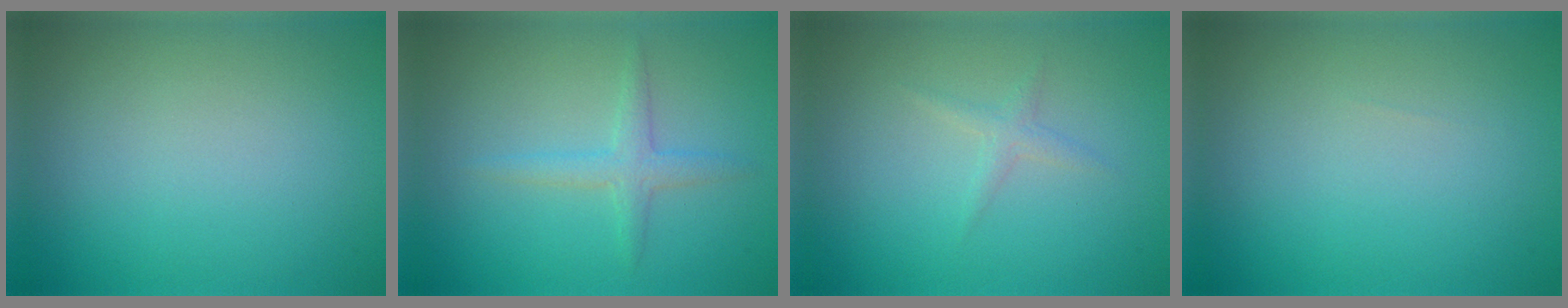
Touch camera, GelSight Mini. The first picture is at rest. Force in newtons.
{"total": 1.9, "press": 1.9, "slide": 0.1}
{"total": 1.0, "press": 1.0, "slide": 0.1}
{"total": 0.0}